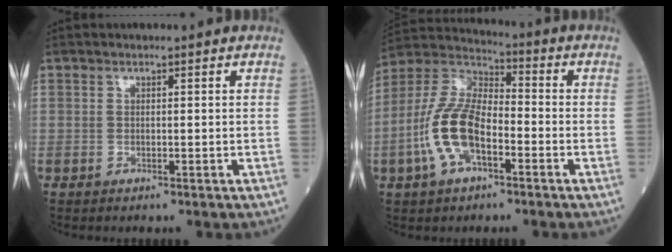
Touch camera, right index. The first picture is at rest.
{"total": 12.5, "force": [-3.9, 5.6, 10.4], "torque": [-0.237, 0.013, -0.081]}